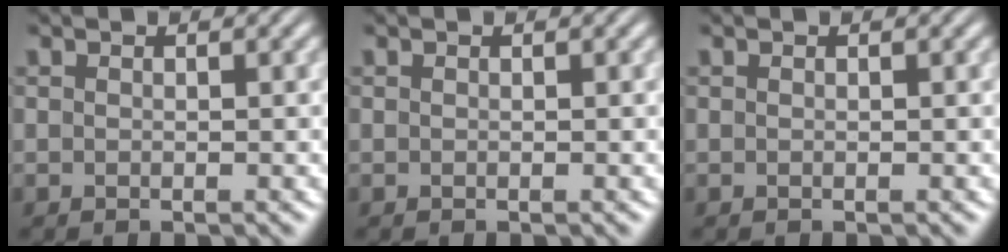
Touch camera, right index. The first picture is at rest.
{"total": 0.0}
{"total": 0.0}